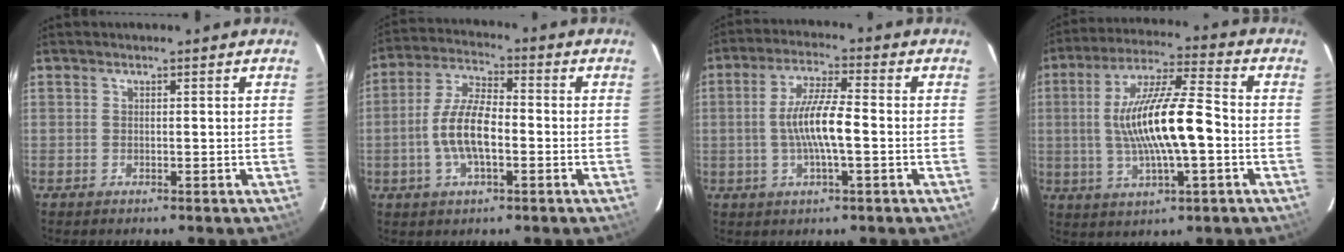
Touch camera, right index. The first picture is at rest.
{"total": 9.7, "force": [-2.3, 3.8, 8.7], "torque": [-0.179, 0.006, -0.044]}
{"total": 8.7, "force": [-1.3, 1.3, 8.5], "torque": [-0.165, 0.002, -0.023]}
{"total": 15.8, "force": [-1.5, 3.2, 15.4], "torque": [-0.287, 0.007, -0.025]}